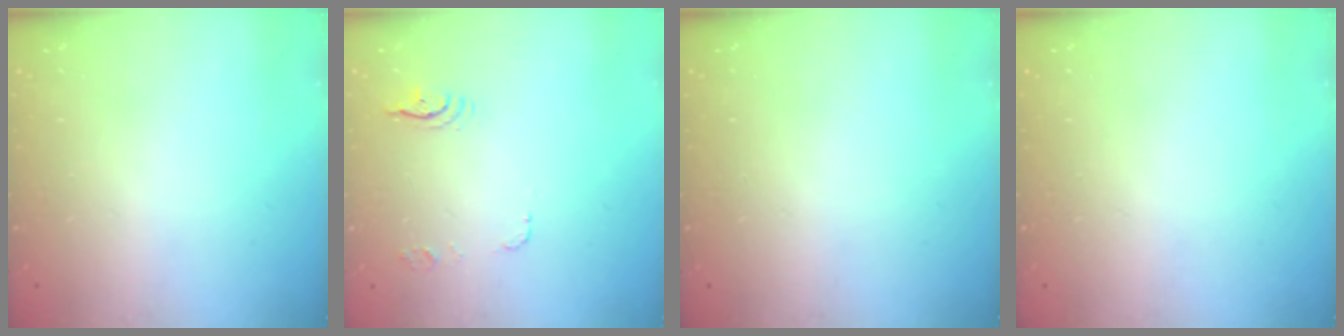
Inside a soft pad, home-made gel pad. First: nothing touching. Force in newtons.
{"total": 6.0, "press": 6.0, "slide": 0.4}
{"total": 0.0}
{"total": 0.0}